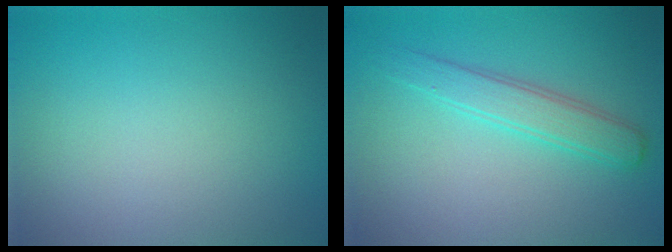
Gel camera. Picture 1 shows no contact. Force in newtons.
{"total": 2.8, "press": 2.8, "slide": 0.1}